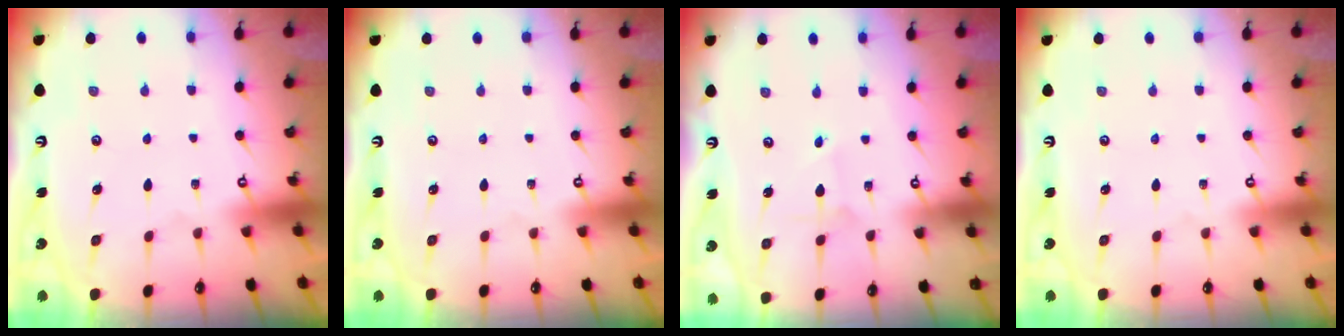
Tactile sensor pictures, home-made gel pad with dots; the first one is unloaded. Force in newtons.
{"total": 0.0}
{"total": 2.0, "press": 2.0, "slide": 0.2}
{"total": 0.0}